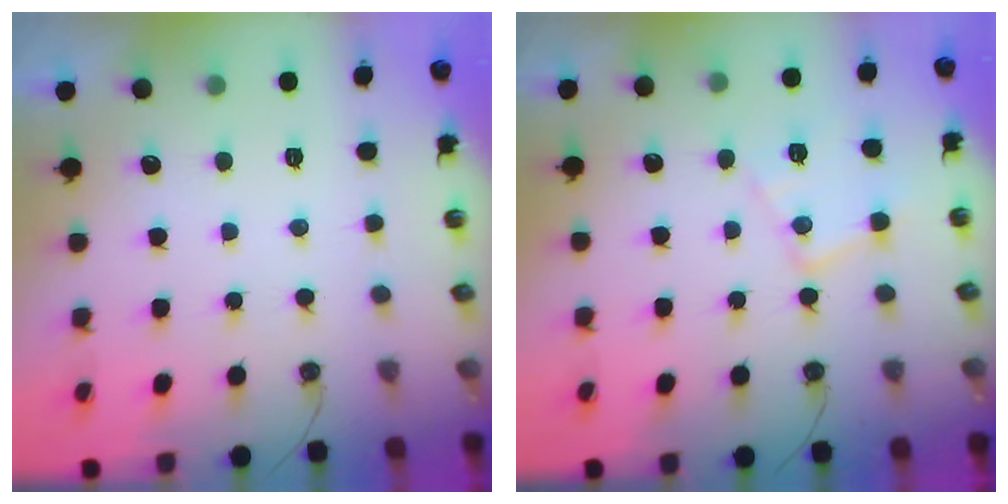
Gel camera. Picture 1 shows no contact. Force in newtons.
{"total": 12.3, "press": 12.3, "slide": 0.7}